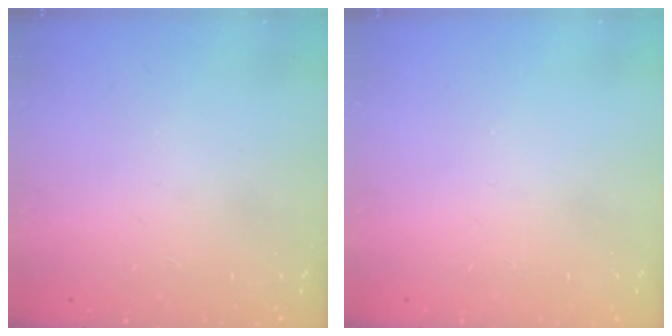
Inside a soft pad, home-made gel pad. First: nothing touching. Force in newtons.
{"total": 0.0}